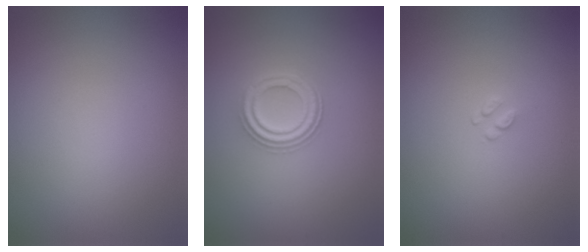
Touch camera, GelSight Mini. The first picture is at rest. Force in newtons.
{"total": 3.2, "press": 2.8, "slide": 1.6}
{"total": 0.6, "press": 0.4, "slide": 0.5}